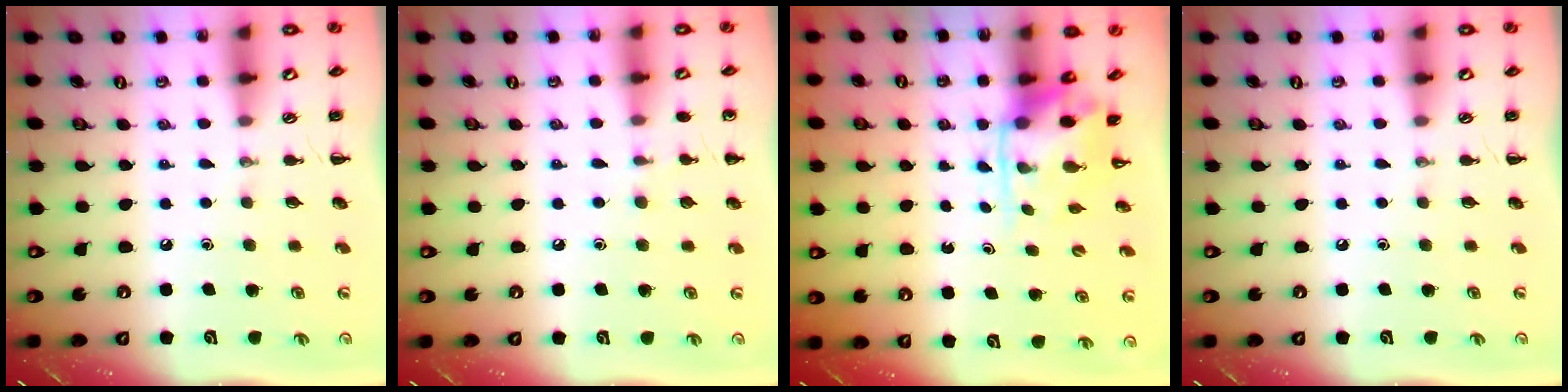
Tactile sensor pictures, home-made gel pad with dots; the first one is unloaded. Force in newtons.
{"total": 5.6, "press": 5.3, "slide": 1.7}
{"total": 3.4, "press": 3.3, "slide": 0.6}
{"total": 0.0}